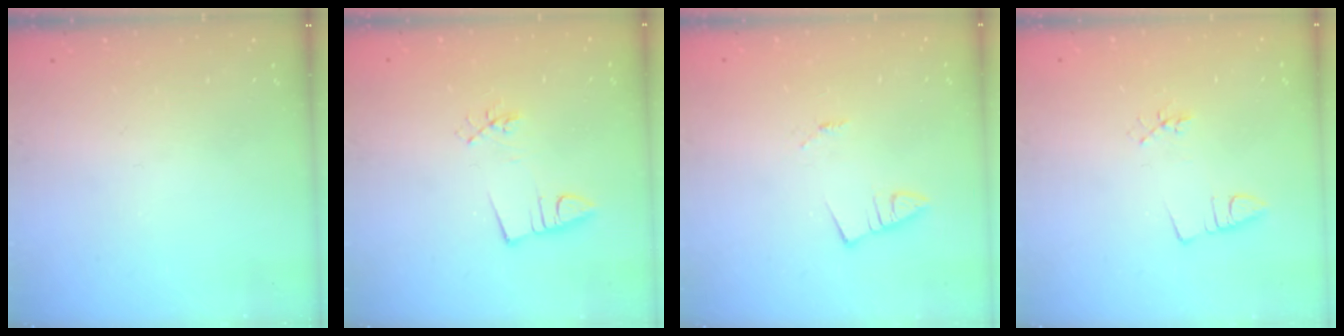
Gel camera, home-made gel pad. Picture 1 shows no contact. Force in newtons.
{"total": 3.0, "press": 2.4, "slide": 1.9}
{"total": 1.2, "press": 1.2, "slide": 0.1}
{"total": 2.2, "press": 1.7, "slide": 1.4}